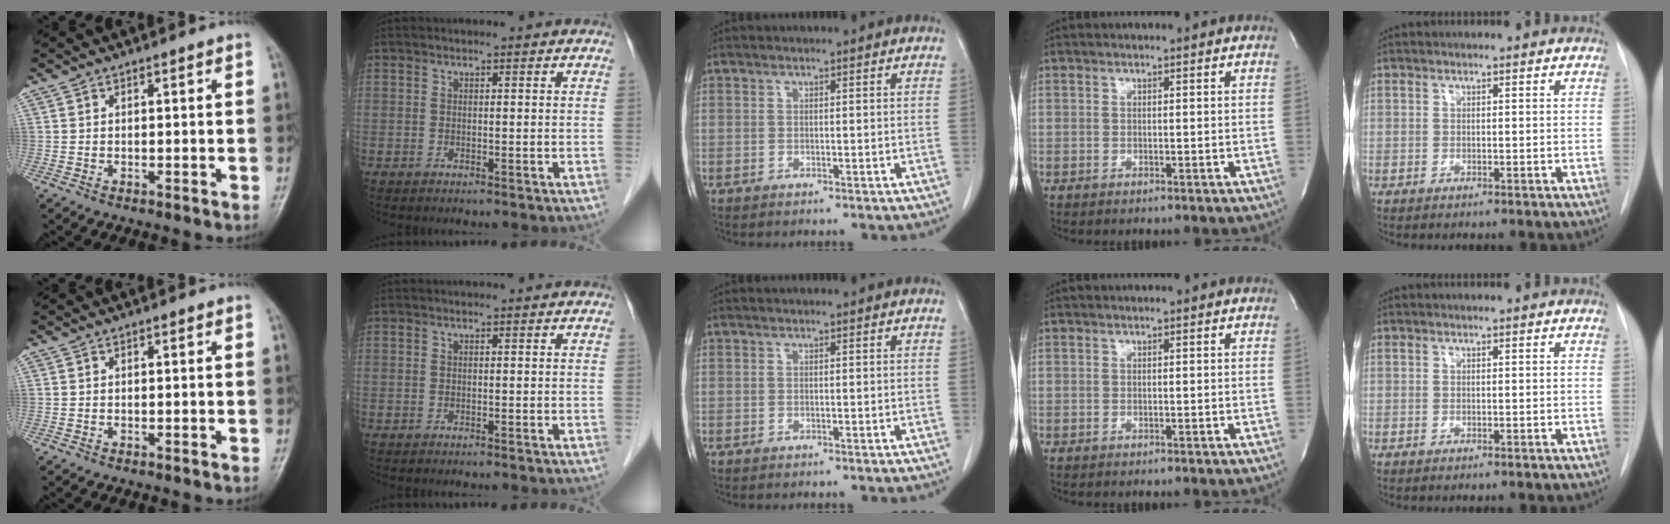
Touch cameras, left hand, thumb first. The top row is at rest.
{}